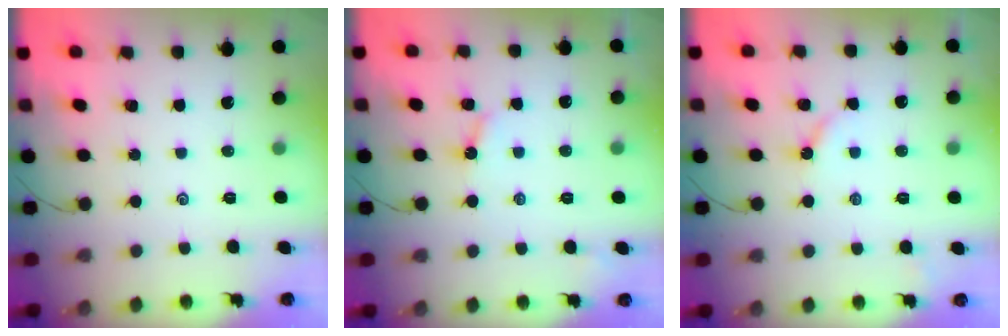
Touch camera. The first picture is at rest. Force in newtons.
{"total": 3.3, "press": 3.3, "slide": 0.1}
{"total": 2.9, "press": 2.8, "slide": 0.5}